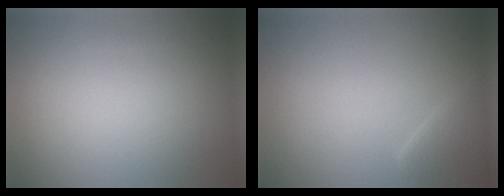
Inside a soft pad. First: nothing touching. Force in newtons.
{"total": 2.4, "press": 2.4, "slide": 0.1}